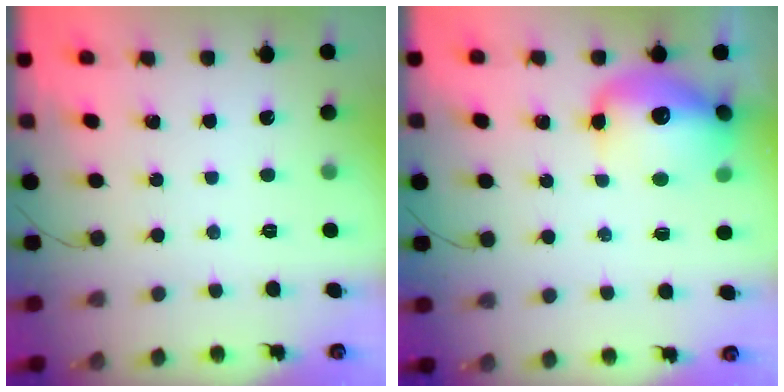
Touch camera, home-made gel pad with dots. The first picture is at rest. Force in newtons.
{"total": 15.2, "press": 14.8, "slide": 3.6}